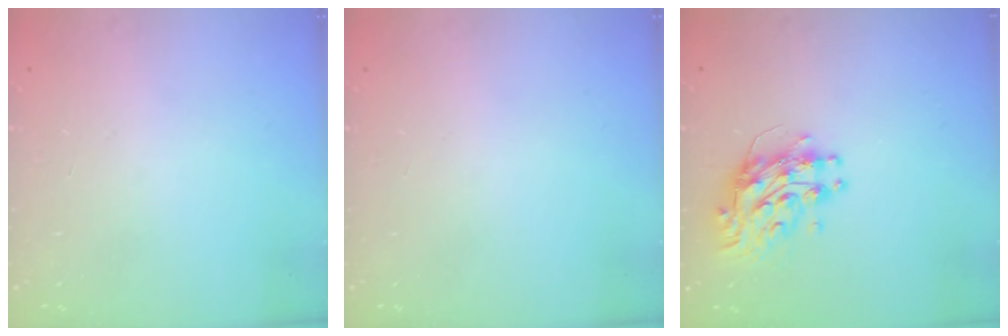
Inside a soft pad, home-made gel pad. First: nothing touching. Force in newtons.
{"total": 0.0}
{"total": 10.4, "press": 10.4, "slide": 1.0}